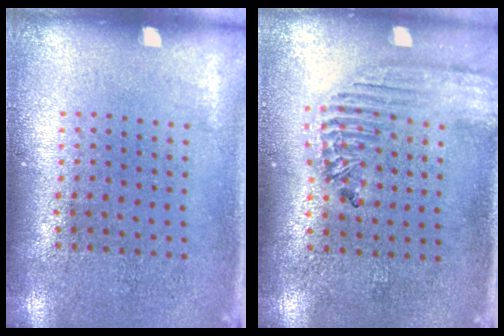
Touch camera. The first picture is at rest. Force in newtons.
{"total": 1.8, "press": 1.7, "slide": 0.6}